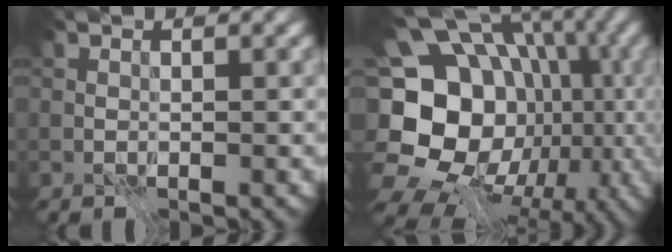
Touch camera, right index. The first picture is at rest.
{"total": 20.0, "force": [-2.8, 17.0, 10.2], "torque": [-0.174, 0.016, -0.059]}